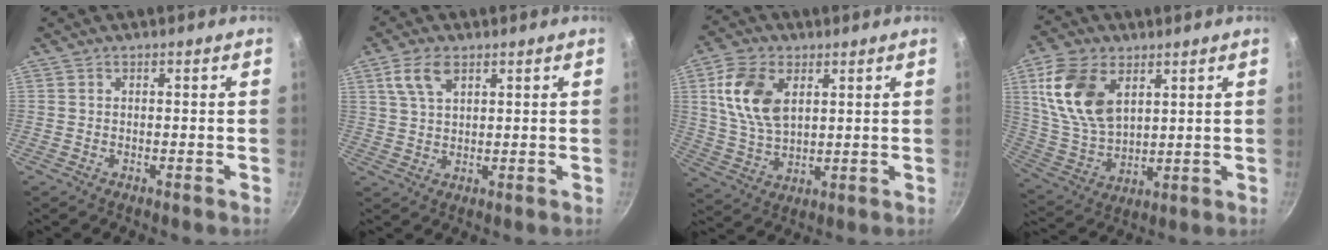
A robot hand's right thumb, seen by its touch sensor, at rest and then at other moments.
{"total": 6.1, "force": [3.0, 3.2, 4.2], "torque": [-0.076, -0.002, 0.061]}
{"total": 12.2, "force": [3.8, 7.5, 8.9], "torque": [-0.159, -0.014, 0.078]}
{"total": 15.5, "force": [5.7, 9.4, 10.9], "torque": [-0.195, -0.018, 0.123]}